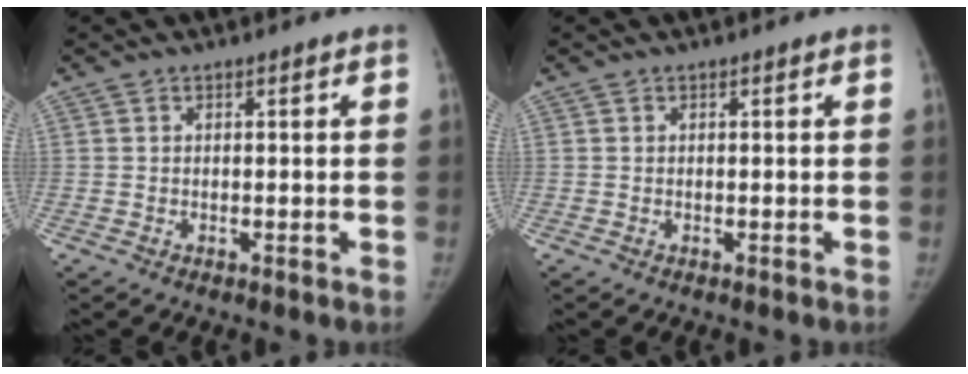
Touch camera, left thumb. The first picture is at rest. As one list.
[{"total": 0.0}]